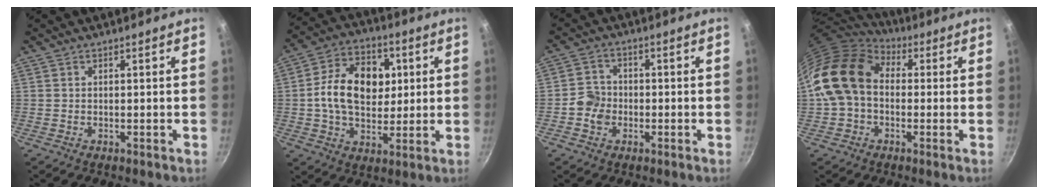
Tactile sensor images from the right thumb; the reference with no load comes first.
{"total": 16.0, "force": [2.1, 11.3, 11.1], "torque": [-0.146, 0.011, 0.024]}
{"total": 4.9, "force": [-1.5, 4.2, 1.9], "torque": [-0.019, 0.018, -0.037]}
{"total": 16.1, "force": [1.2, 12.0, 10.8], "torque": [-0.181, 0.032, 0.008]}